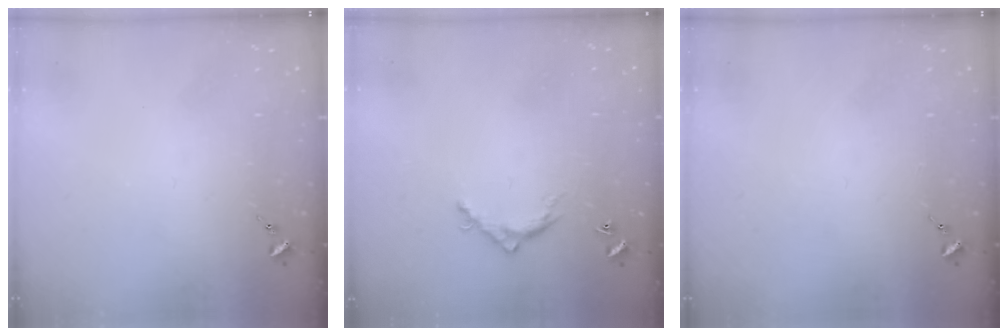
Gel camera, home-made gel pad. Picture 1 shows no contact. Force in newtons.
{"total": 6.0, "press": 6.0, "slide": 0.3}
{"total": 0.0}